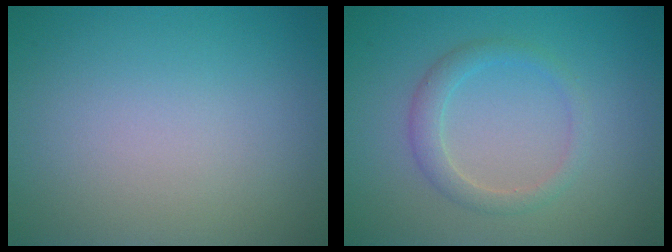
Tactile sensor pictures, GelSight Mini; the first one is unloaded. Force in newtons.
{"total": 2.2, "press": 2.2, "slide": 0.2}